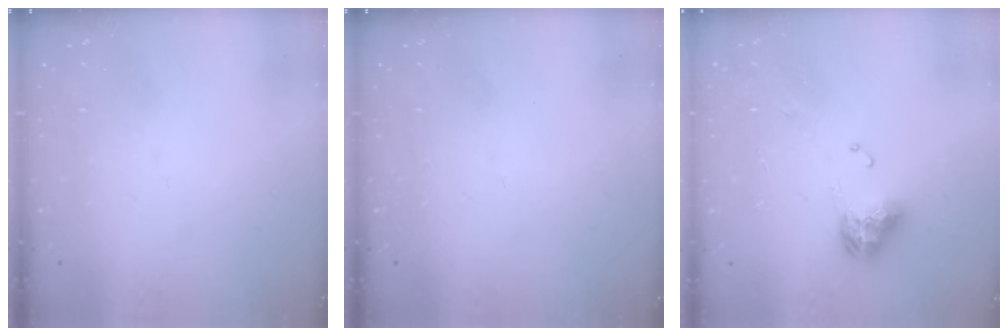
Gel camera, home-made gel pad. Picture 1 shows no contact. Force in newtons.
{"total": 0.0}
{"total": 9.4, "press": 9.4, "slide": 1.1}